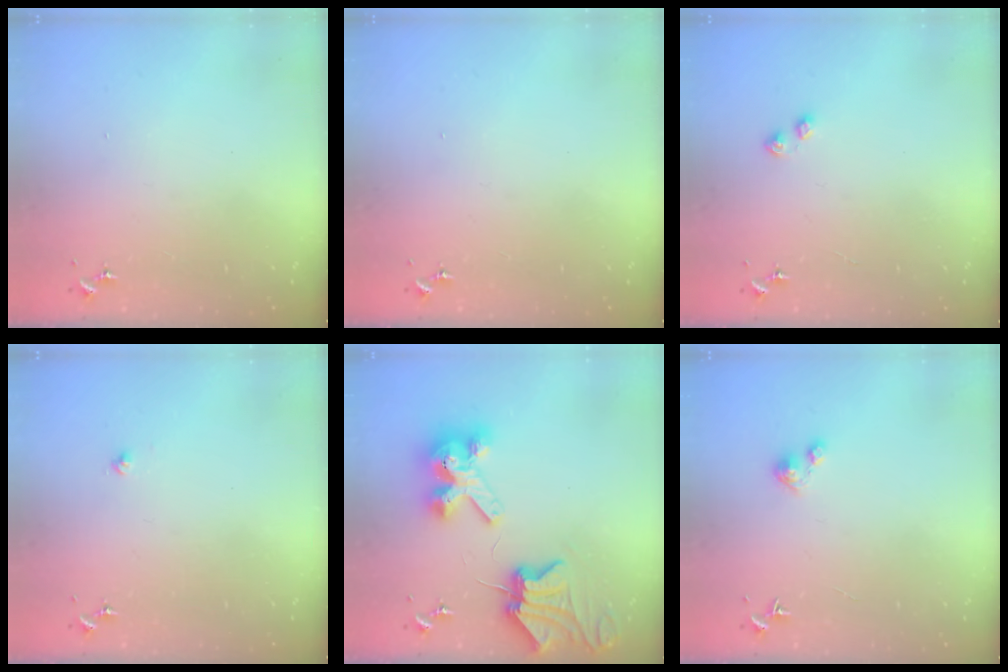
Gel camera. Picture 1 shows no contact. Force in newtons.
{"total": 0.0}
{"total": 3.2, "press": 3.2, "slide": 0.4}
{"total": 2.1, "press": 2.1, "slide": 0.3}
{"total": 9.9, "press": 9.8, "slide": 1.2}
{"total": 3.0, "press": 3.0, "slide": 0.2}